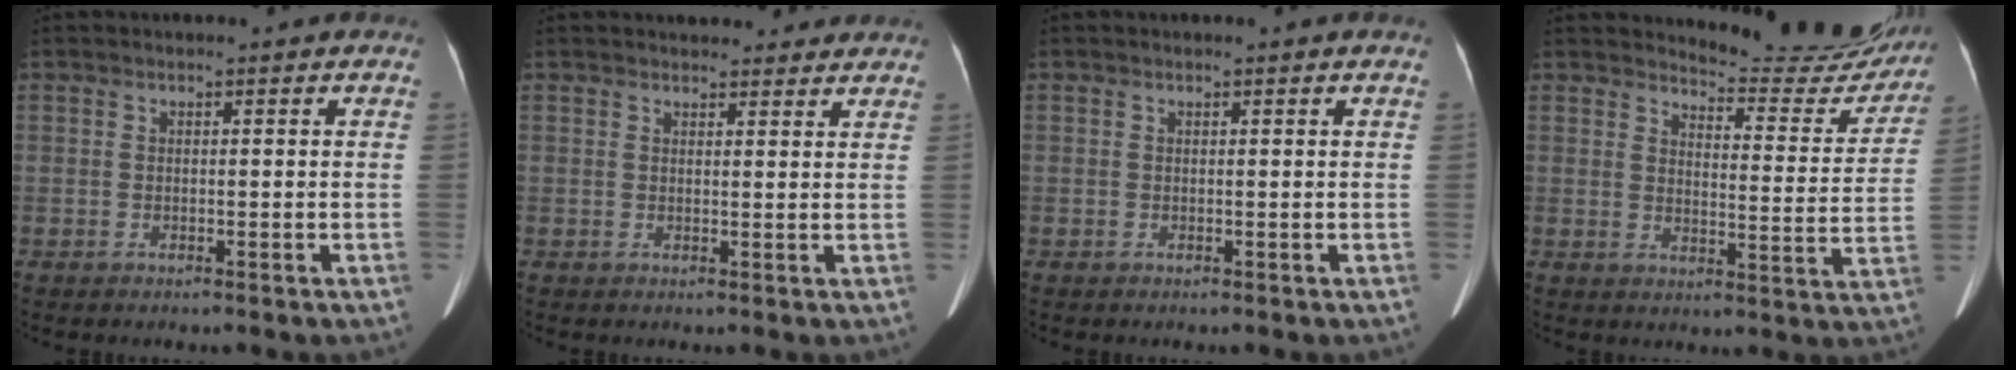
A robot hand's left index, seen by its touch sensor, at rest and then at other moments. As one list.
[{"total": 8.4, "force": [7.6, 2.4, 2.5], "torque": [-0.015, -0.005, 0.077]}, {"total": 0.5, "force": [0.4, 0.3, 0.1], "torque": [-0.006, -0.001, 0.001]}, {"total": 13.5, "force": [13.2, 2.1, 2.0], "torque": [-0.009, -0.081, 0.142]}]